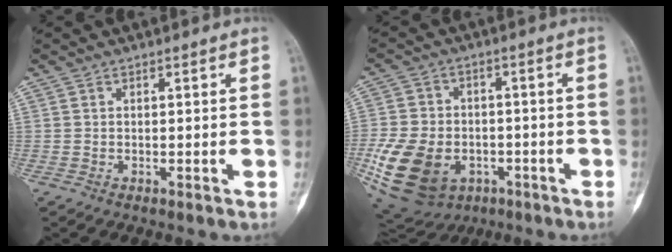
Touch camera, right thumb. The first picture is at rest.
{"total": 19.5, "force": [-6.2, 14.0, 12.0], "torque": [-0.258, 0.005, -0.091]}